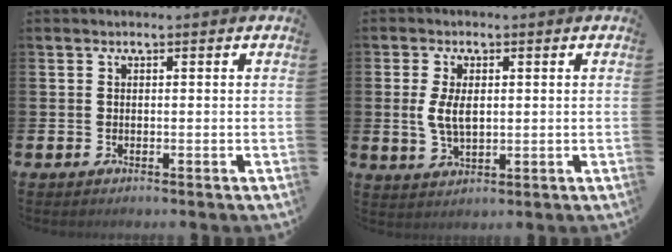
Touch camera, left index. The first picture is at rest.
{"total": 4.6, "force": [0.9, 2.4, 3.8], "torque": [-0.061, 0.002, 0.011]}